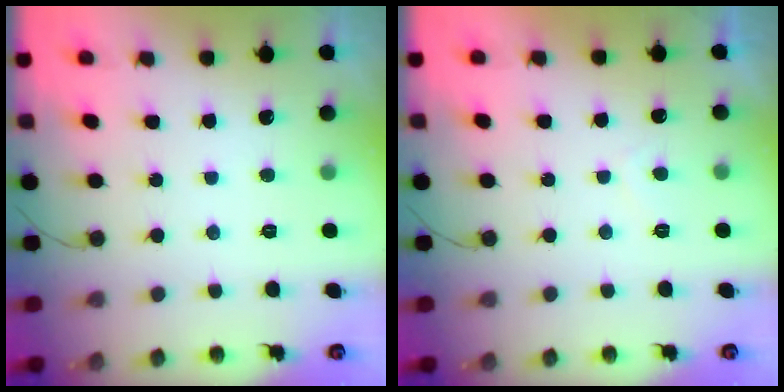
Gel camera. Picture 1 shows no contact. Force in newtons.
{"total": 0.7, "press": 0.5, "slide": 0.5}